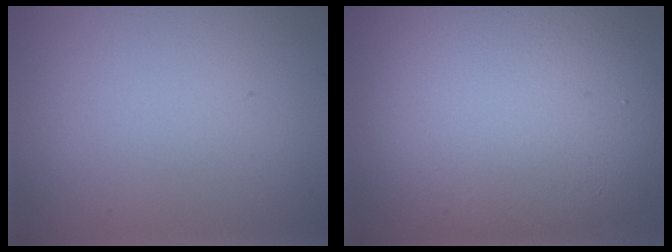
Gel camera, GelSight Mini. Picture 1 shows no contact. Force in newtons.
{"total": 14.0, "press": 13.9, "slide": 0.9}